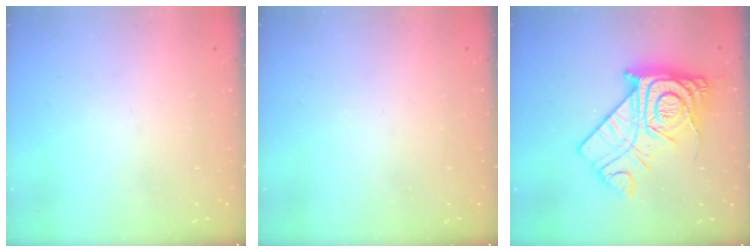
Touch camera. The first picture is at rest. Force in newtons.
{"total": 0.0}
{"total": 24.4, "press": 24.3, "slide": 2.4}